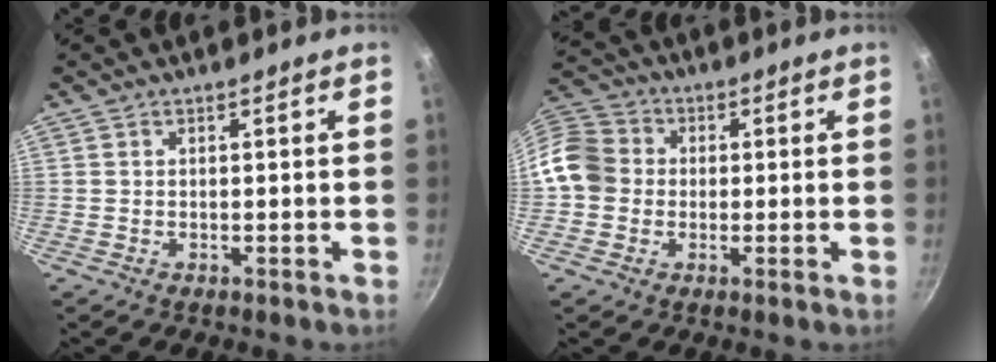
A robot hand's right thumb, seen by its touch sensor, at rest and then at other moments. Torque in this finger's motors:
{"motor_torque": [-0.24, 0.73, 0.45, -0.50, 0.05]}